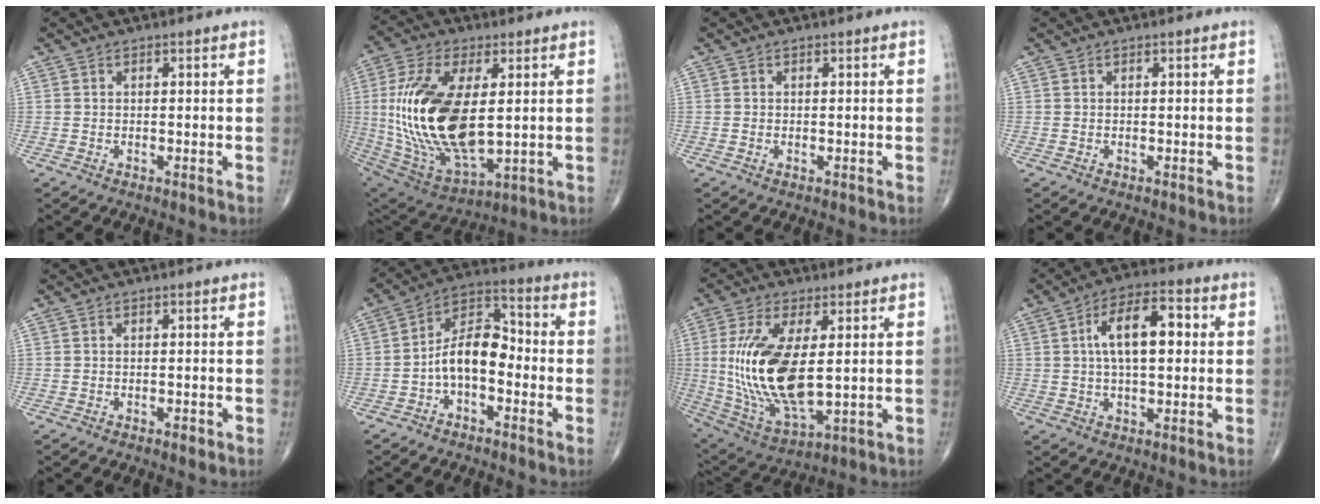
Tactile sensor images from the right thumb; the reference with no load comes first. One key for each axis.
{"total": 23.9, "fx": 1.7, "fy": 11.6, "fz": 20.9, "tx": -0.426, "ty": -0.020, "tz": 0.044}
{"total": 0.0}
{"total": 0.0}
{"total": 1.1, "fx": -0.7, "fy": 0.4, "fz": 0.7, "tx": -0.009, "ty": -0.001, "tz": -0.012}
{"total": 10.3, "fx": -2.6, "fy": 5.8, "fz": 8.0, "tx": -0.119, "ty": 0.046, "tz": -0.059}
{"total": 18.9, "fx": 1.2, "fy": 8.2, "fz": 17.0, "tx": -0.352, "ty": -0.021, "tz": 0.037}
{"total": 11.9, "fx": 1.8, "fy": 5.6, "fz": 10.3, "tx": -0.164, "ty": 0.020, "tz": 0.024}